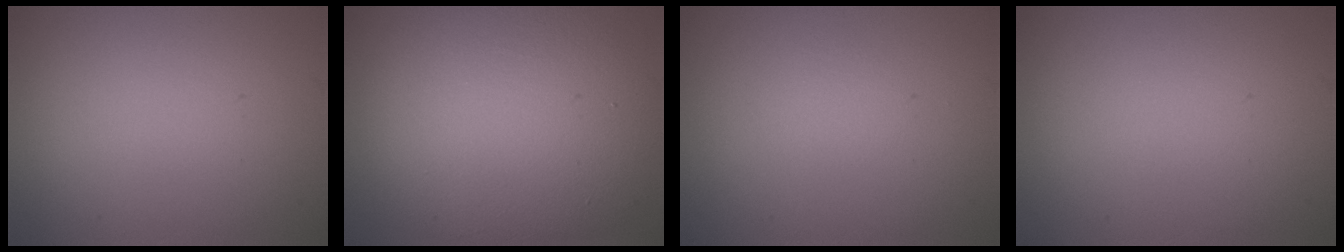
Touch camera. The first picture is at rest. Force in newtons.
{"total": 13.0, "press": 12.9, "slide": 1.0}
{"total": 0.5, "press": 0.5, "slide": 0.0}
{"total": 0.0}